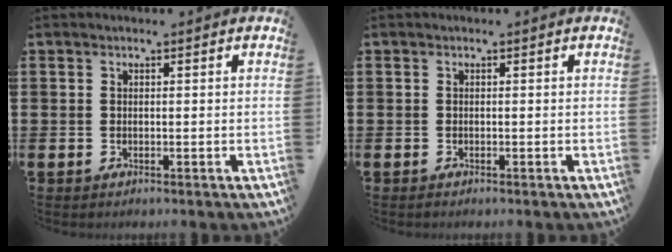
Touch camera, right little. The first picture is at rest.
{"total": 0.0}